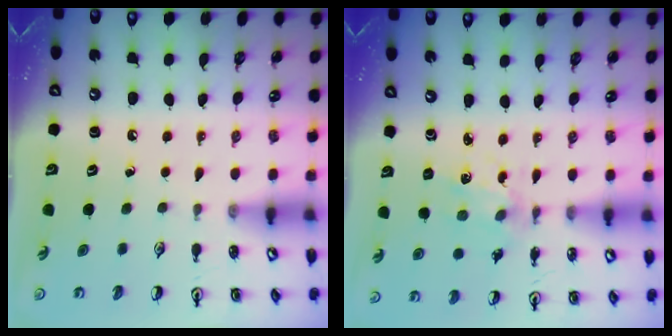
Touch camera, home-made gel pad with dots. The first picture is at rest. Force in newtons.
{"total": 2.3, "press": 2.3, "slide": 0.6}